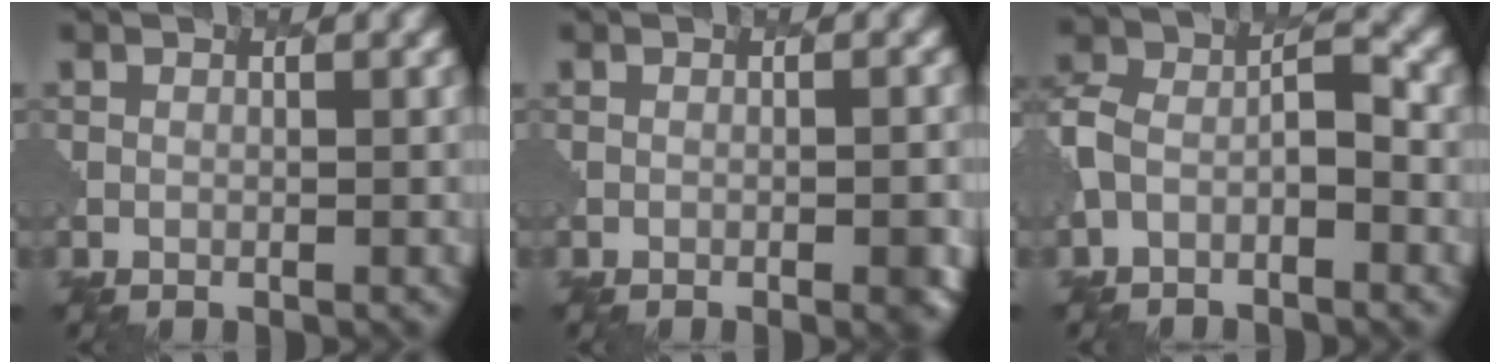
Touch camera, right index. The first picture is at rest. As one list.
[{"total": 2.3, "force": [-0.7, 0.8, 2.1], "torque": [-0.015, 0.005, -0.006]}, {"total": 3.9, "force": [-1.3, 2.4, 2.8], "torque": [-0.058, 0.009, -0.034]}]